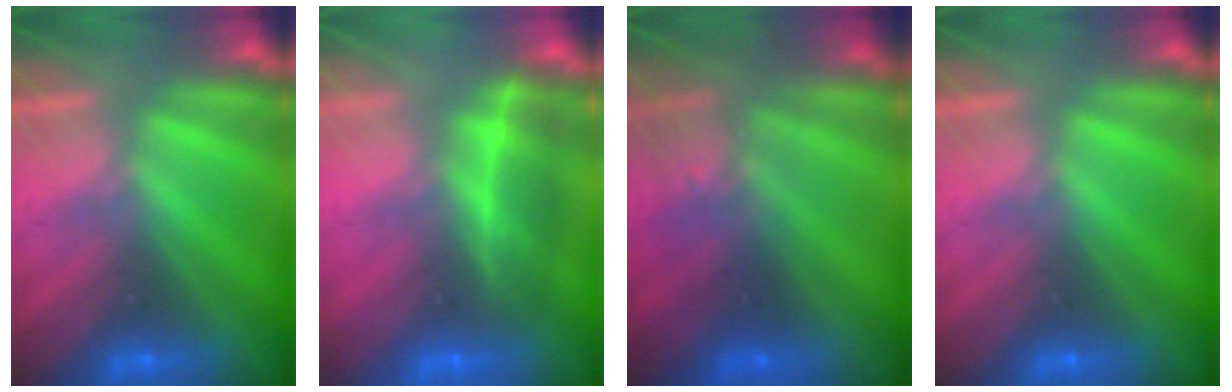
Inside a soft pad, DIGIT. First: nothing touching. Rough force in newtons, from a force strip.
{"total": 2.1}
{"total": 2.9}
{"total": 0.0}